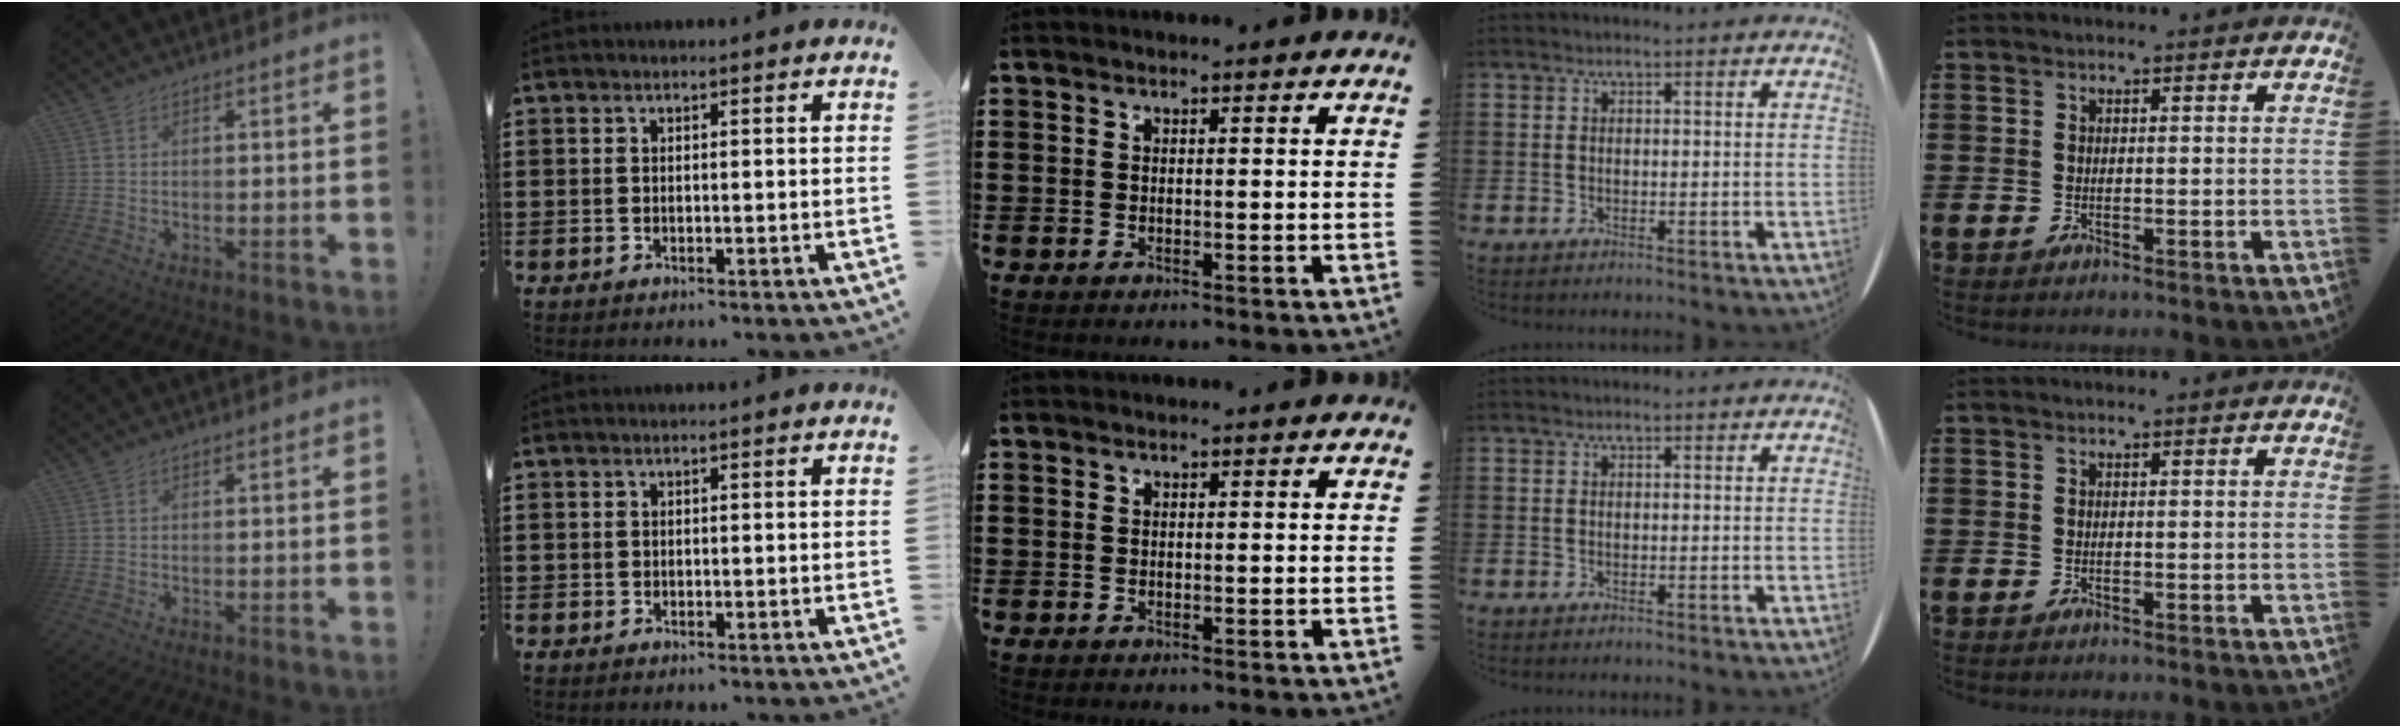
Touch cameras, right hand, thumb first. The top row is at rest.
{}